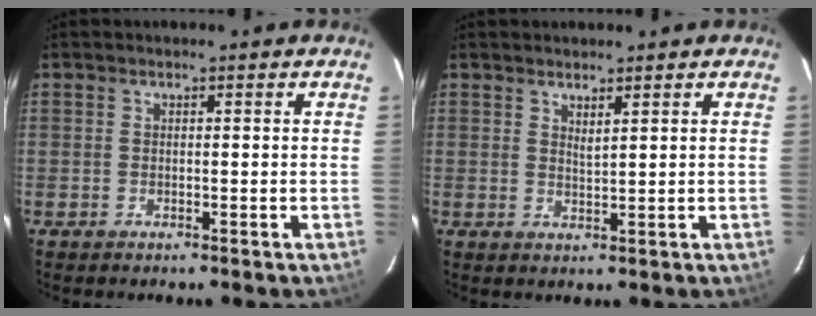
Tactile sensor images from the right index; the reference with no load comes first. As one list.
[{"total": 1.7, "force": [1.3, 0.1, 1.1], "torque": [-0.020, -0.003, 0.022]}]